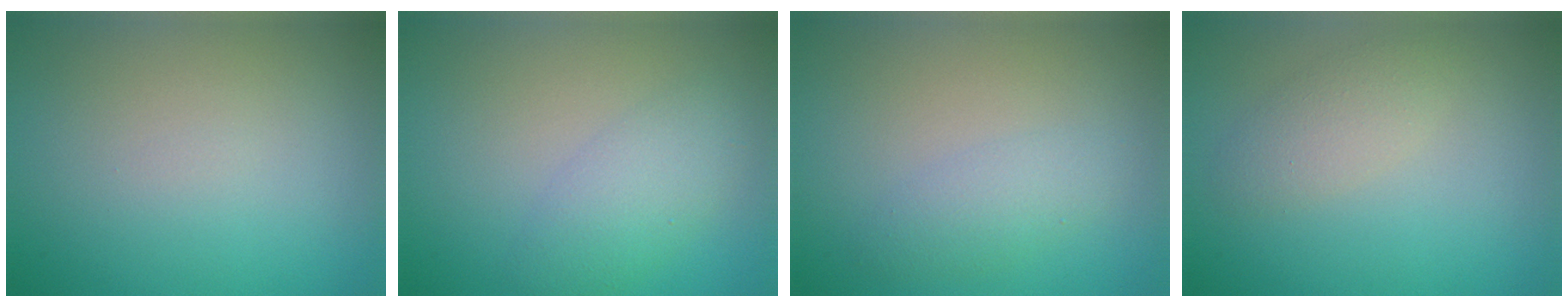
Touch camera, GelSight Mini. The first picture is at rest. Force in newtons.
{"total": 1.9, "press": 1.9, "slide": 0.2}
{"total": 1.9, "press": 1.9, "slide": 0.1}
{"total": 2.2, "press": 2.2, "slide": 0.0}